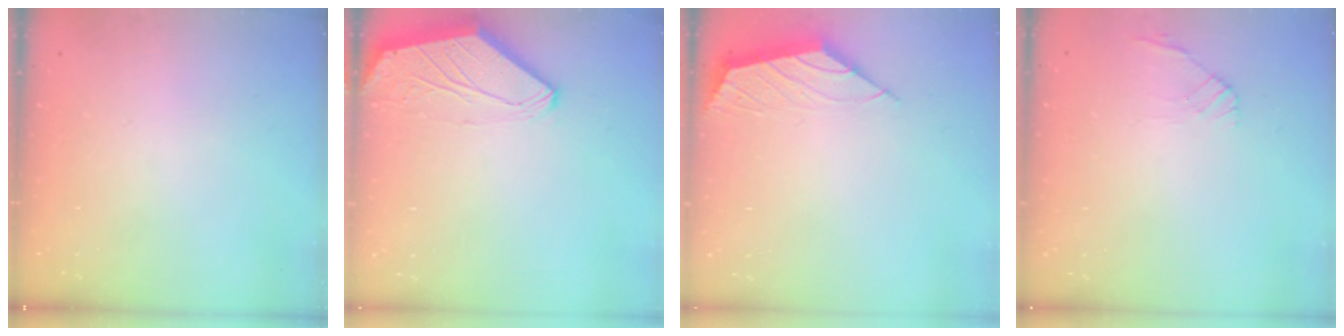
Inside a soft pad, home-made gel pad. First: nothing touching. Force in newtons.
{"total": 0.0}
{"total": 2.2, "press": 2.1, "slide": 0.5}
{"total": 2.8, "press": 2.6, "slide": 0.8}